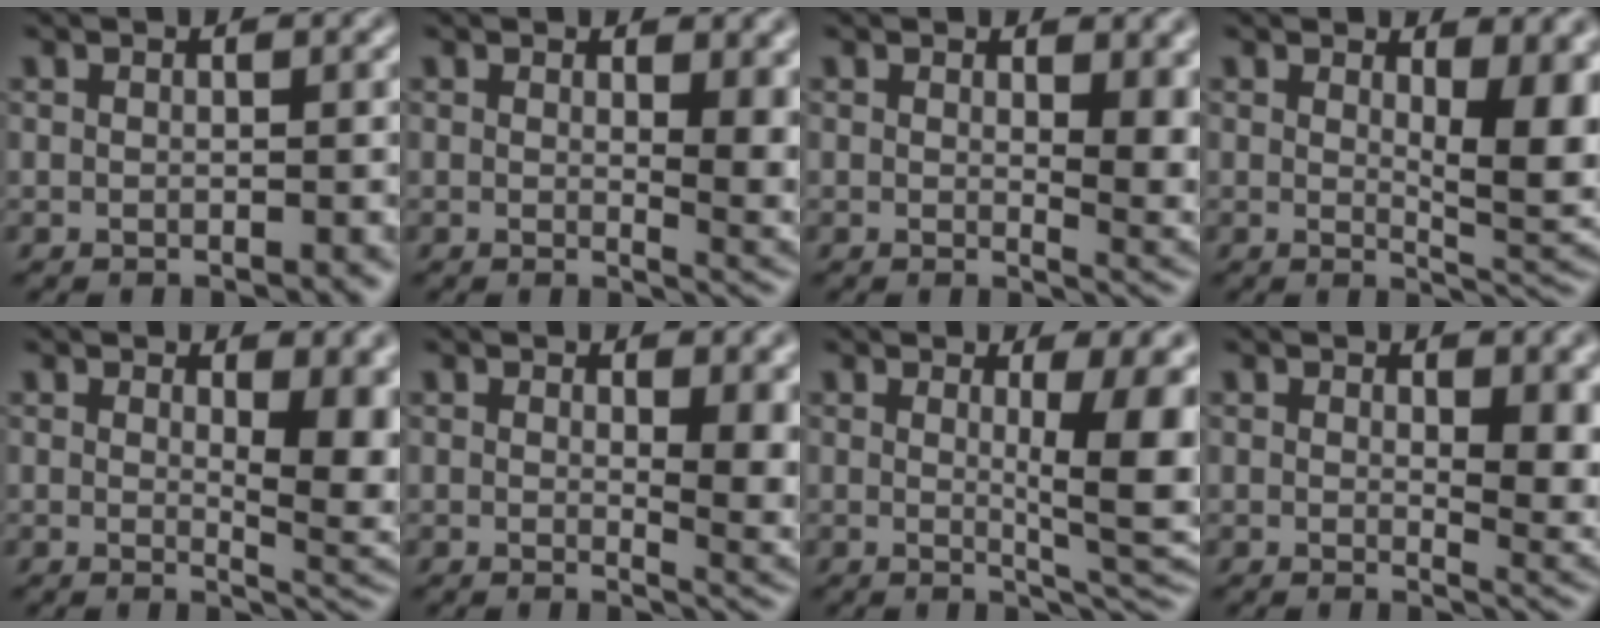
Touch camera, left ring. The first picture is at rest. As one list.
[{"total": 5.3, "force": [1.0, 2.0, 4.7], "torque": [-0.055, -0.010, 0.019]}, {"total": 5.5, "force": [1.1, 2.3, 4.9], "torque": [-0.059, -0.011, 0.022]}, {"total": 7.9, "force": [1.5, 2.9, 7.2], "torque": [-0.086, -0.011, 0.031]}, {"total": 7.4, "force": [1.2, 3.0, 6.6], "torque": [-0.071, -0.012, 0.029]}, {"total": 6.2, "force": [1.0, 2.4, 5.6], "torque": [-0.065, -0.013, 0.022]}, {"total": 8.6, "force": [1.2, 2.3, 8.2], "torque": [-0.099, -0.010, 0.022]}, {"total": 6.0, "force": [1.0, 2.6, 5.3], "torque": [-0.064, -0.011, 0.022]}]